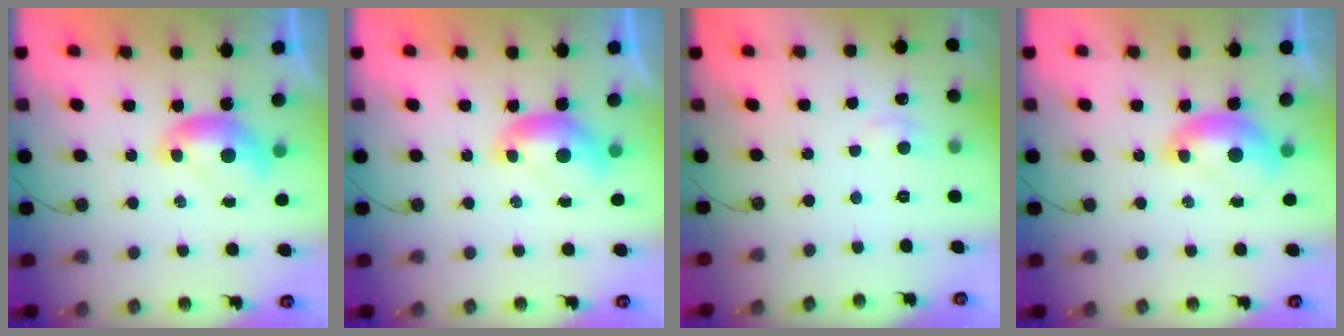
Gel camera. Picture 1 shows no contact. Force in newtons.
{"total": 0.0}
{"total": 1.1, "press": 0.8, "slide": 0.8}
{"total": 2.0, "press": 2.0, "slide": 0.5}